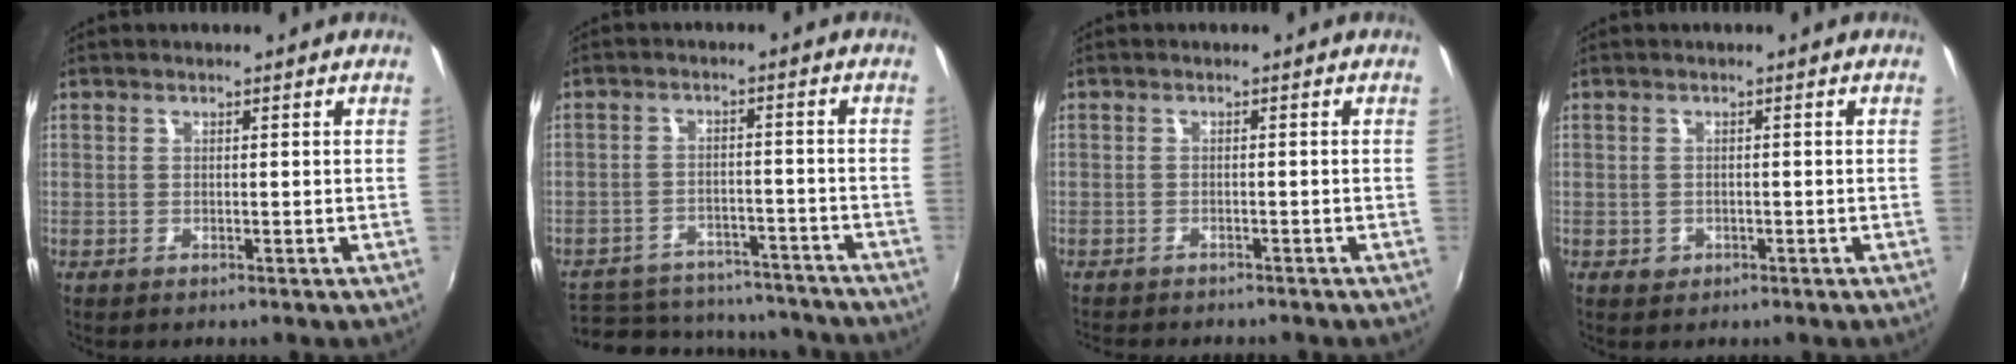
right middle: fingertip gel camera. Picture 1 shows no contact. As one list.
[{"total": 22.9, "force": [-19.2, 9.0, 8.6], "torque": [-0.187, 0.014, -0.241]}, {"total": 3.8, "force": [-3.5, 0.9, 1.1], "torque": [-0.033, -0.014, -0.055]}, {"total": 1.4, "force": [-0.5, 1.3, 0.3], "torque": [-0.005, -0.003, -0.005]}]